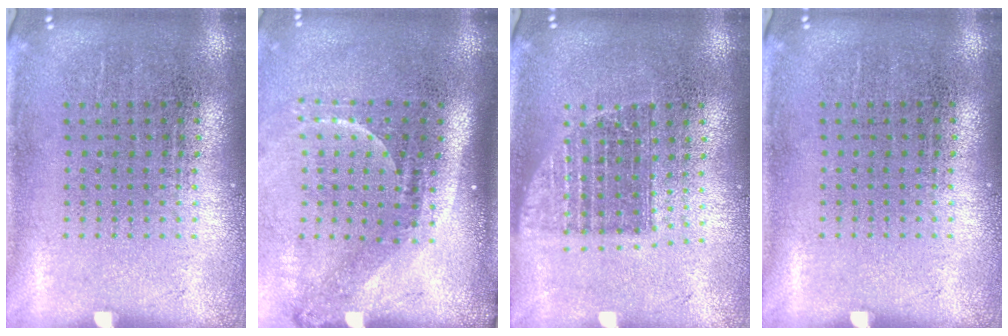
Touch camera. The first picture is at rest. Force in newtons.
{"total": 2.2, "press": 1.5, "slide": 1.6}
{"total": 1.3, "press": 1.1, "slide": 0.8}
{"total": 0.0}